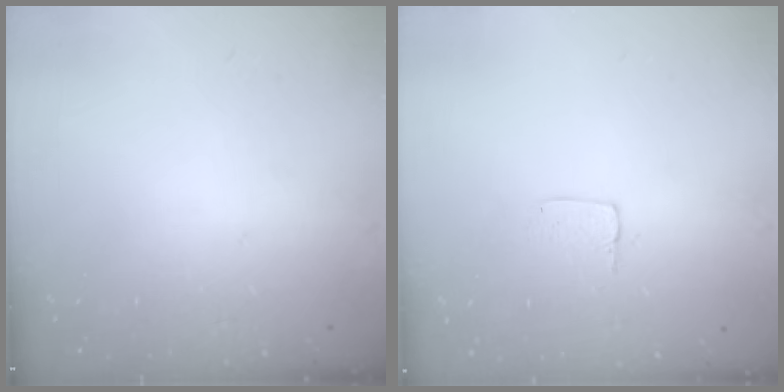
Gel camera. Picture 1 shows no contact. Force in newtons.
{"total": 3.7, "press": 3.7, "slide": 0.2}